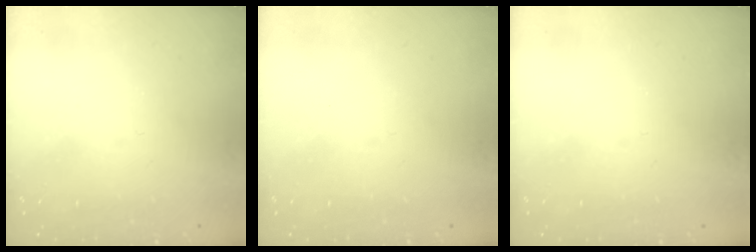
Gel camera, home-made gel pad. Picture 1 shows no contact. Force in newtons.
{"total": 0.0}
{"total": 0.0}